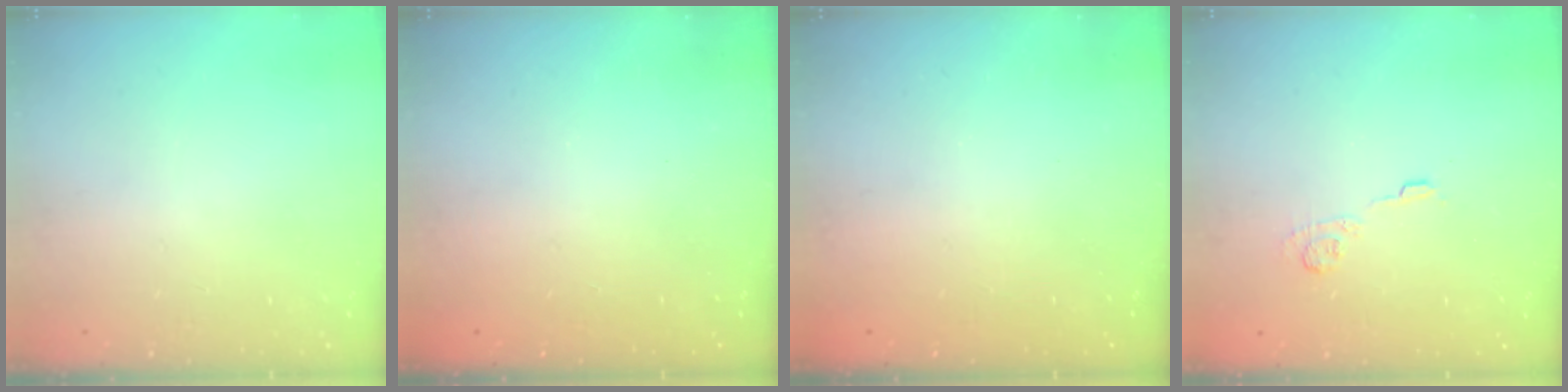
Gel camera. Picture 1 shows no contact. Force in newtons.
{"total": 2.6, "press": 2.4, "slide": 0.8}
{"total": 2.5, "press": 2.4, "slide": 0.7}
{"total": 5.2, "press": 5.1, "slide": 0.9}